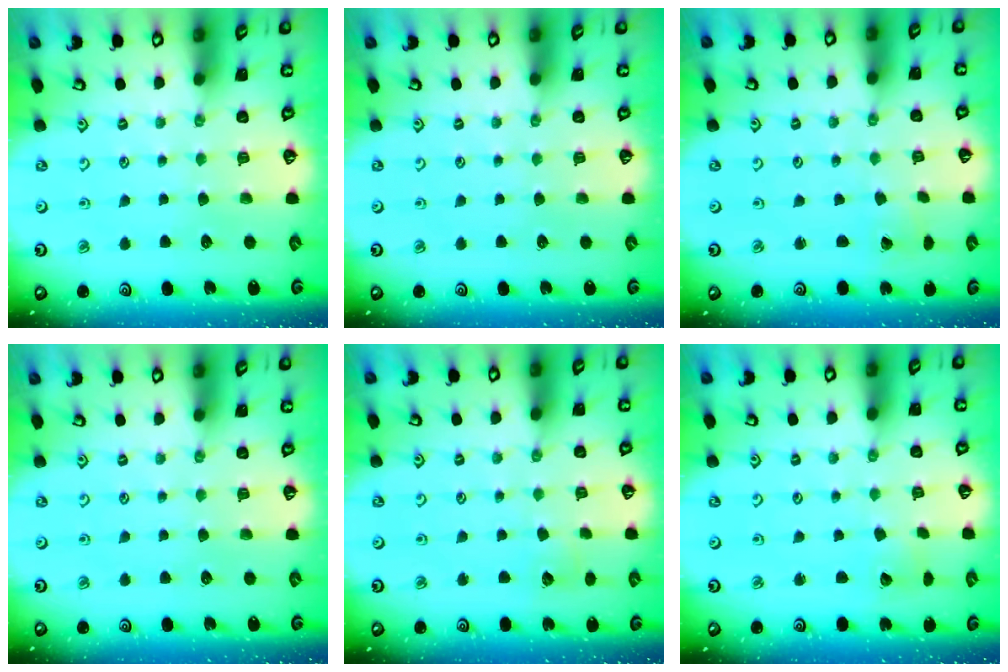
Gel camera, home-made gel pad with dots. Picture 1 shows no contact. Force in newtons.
{"total": 0.0}
{"total": 1.5, "press": 1.5, "slide": 0.0}
{"total": 0.0}
{"total": 4.3, "press": 4.3, "slide": 0.5}
{"total": 4.6, "press": 4.5, "slide": 0.5}